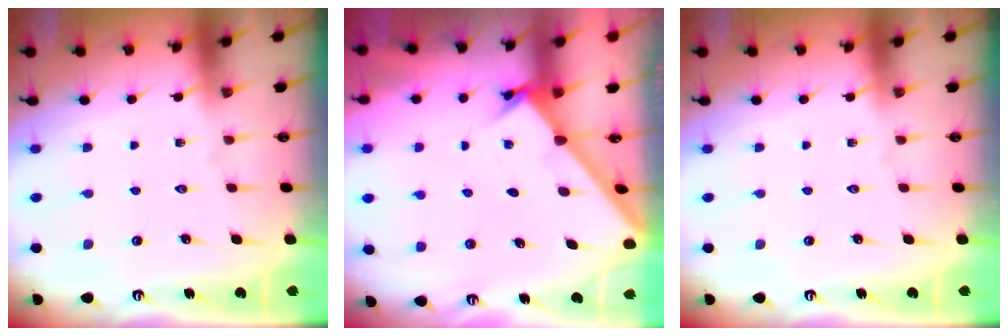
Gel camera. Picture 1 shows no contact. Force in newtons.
{"total": 1.7, "press": 1.7, "slide": 0.2}
{"total": 0.0}